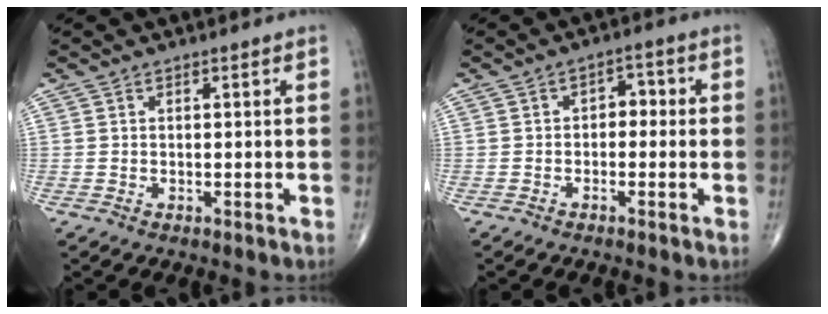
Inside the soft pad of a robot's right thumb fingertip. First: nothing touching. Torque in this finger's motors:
{"motor_torque": [-0.15, 0.08, 0.05, 0.12, 0.05]}